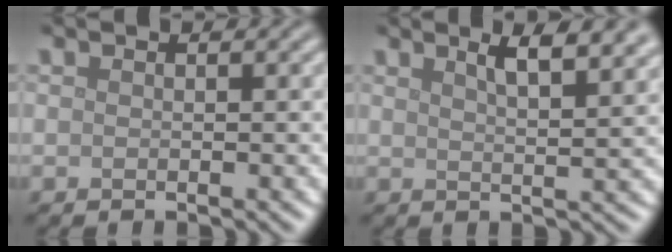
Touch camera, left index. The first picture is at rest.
{"total": 5.3, "force": [3.3, 1.6, 3.9], "torque": [-0.034, 0.024, 0.034]}